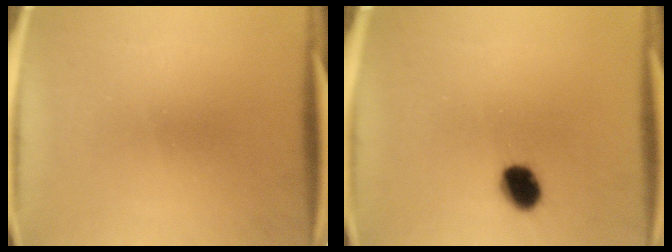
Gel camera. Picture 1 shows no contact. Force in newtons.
{"total": 6.6}